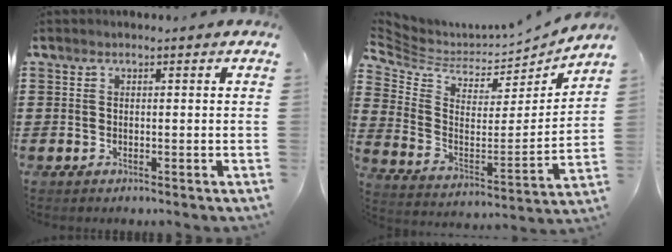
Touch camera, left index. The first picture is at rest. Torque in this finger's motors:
{"motor_torque": [1.81, -0.33, -0.02, -0.02]}